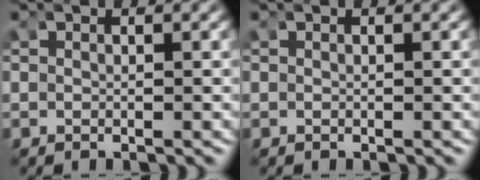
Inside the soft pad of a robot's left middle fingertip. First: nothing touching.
{"total": 0.0}